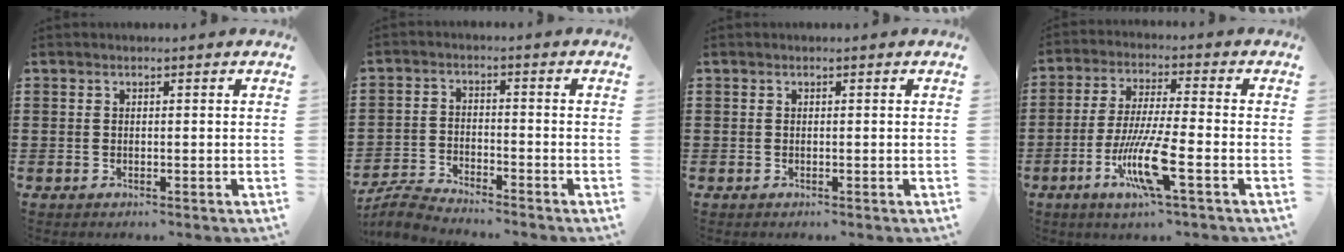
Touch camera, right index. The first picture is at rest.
{"total": 4.1, "force": [-4.1, 0.2, 0.7], "torque": [-0.031, -0.002, -0.087]}
{"total": 0.0}
{"total": 10.1, "force": [-4.2, 0.9, 9.2], "torque": [-0.196, -0.018, -0.083]}